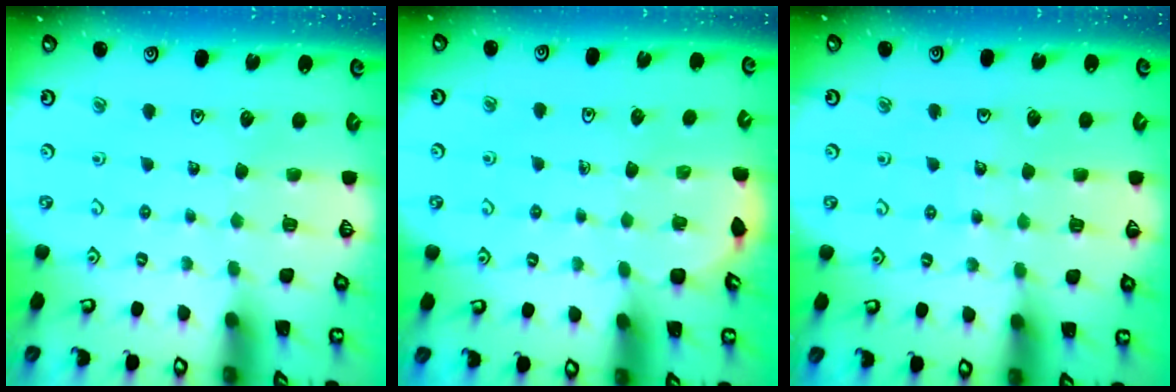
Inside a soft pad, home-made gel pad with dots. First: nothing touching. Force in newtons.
{"total": 2.2, "press": 2.0, "slide": 1.1}
{"total": 4.9, "press": 4.9, "slide": 0.6}